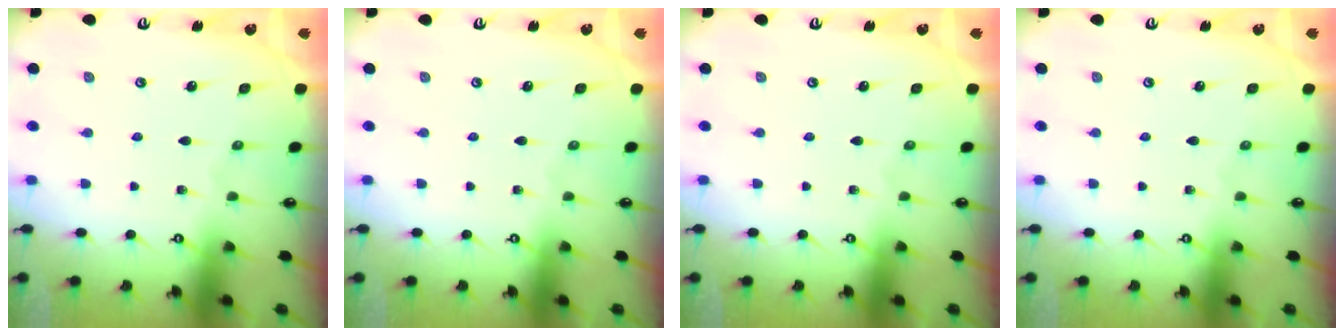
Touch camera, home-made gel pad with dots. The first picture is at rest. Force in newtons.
{"total": 0.0}
{"total": 0.0}
{"total": 0.0}